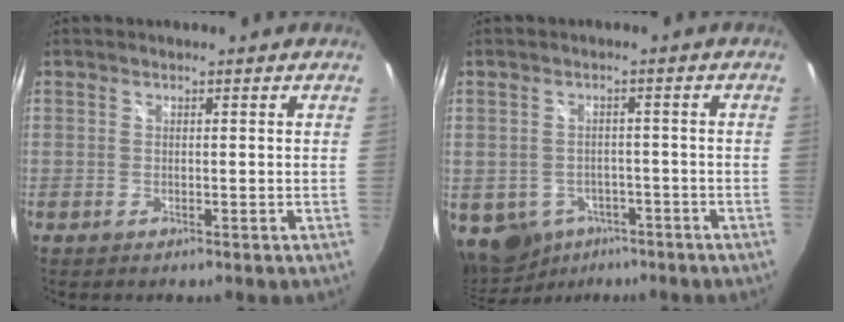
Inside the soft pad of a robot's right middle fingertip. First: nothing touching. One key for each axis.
{"total": 10.3, "fx": -5.2, "fy": 7.9, "fz": 4.1, "tx": -0.115, "ty": -0.012, "tz": -0.063}